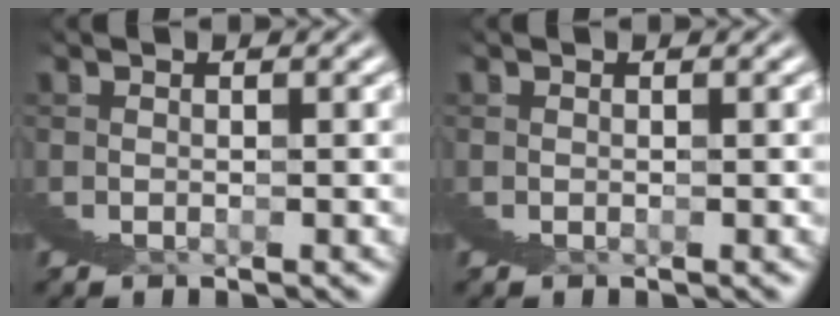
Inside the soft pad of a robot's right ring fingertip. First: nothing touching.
{"total": 0.0}